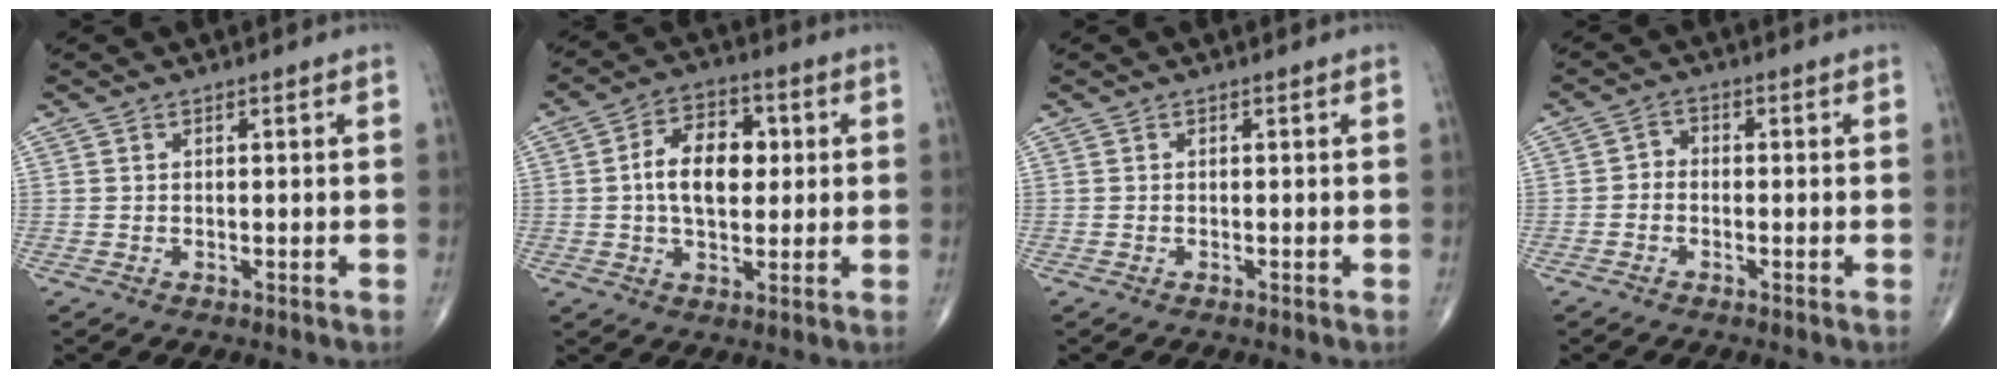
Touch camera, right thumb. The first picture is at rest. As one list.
[{"total": 10.8, "force": [1.0, 6.7, 8.4], "torque": [-0.118, 0.012, 0.011]}, {"total": 0.0}, {"total": 2.2, "force": [-0.8, 1.7, 1.1], "torque": [-0.006, 0.010, -0.025]}]